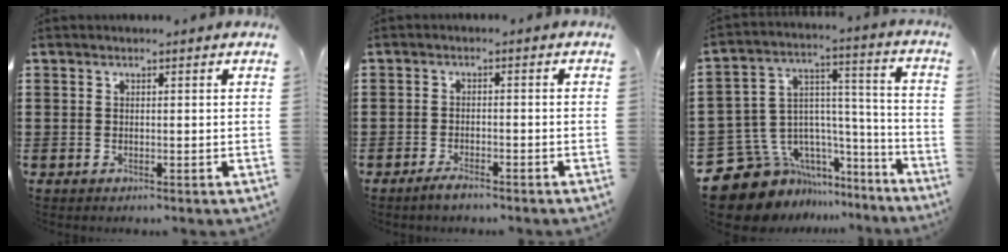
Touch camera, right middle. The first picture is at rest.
{"total": 2.0, "force": [-1.6, 0.3, 1.1], "torque": [-0.026, -0.002, -0.032]}
{"total": 10.6, "force": [-8.1, 6.3, 2.5], "torque": [-0.084, -0.001, -0.149]}